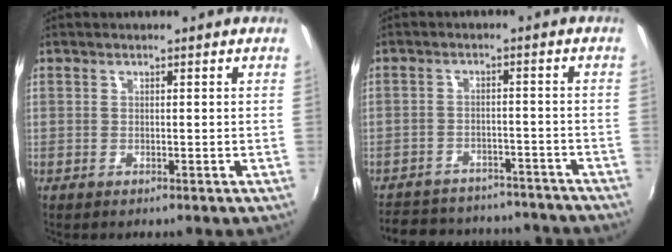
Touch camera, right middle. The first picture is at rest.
{"total": 20.5, "force": [-17.8, 7.4, 7.1], "torque": [-0.154, 0.019, -0.225]}